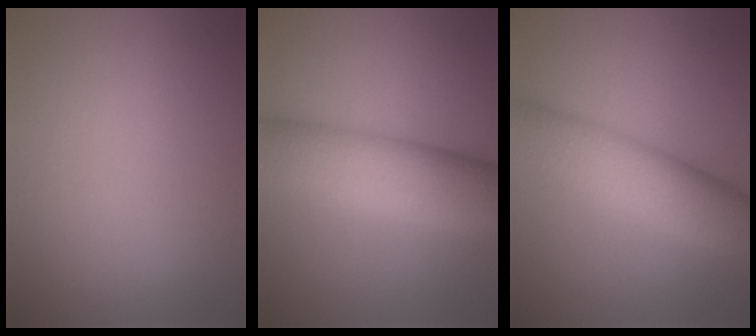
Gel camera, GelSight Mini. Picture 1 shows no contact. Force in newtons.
{"total": 10.0, "press": 10.0, "slide": 0.3}
{"total": 8.2, "press": 8.2, "slide": 0.2}